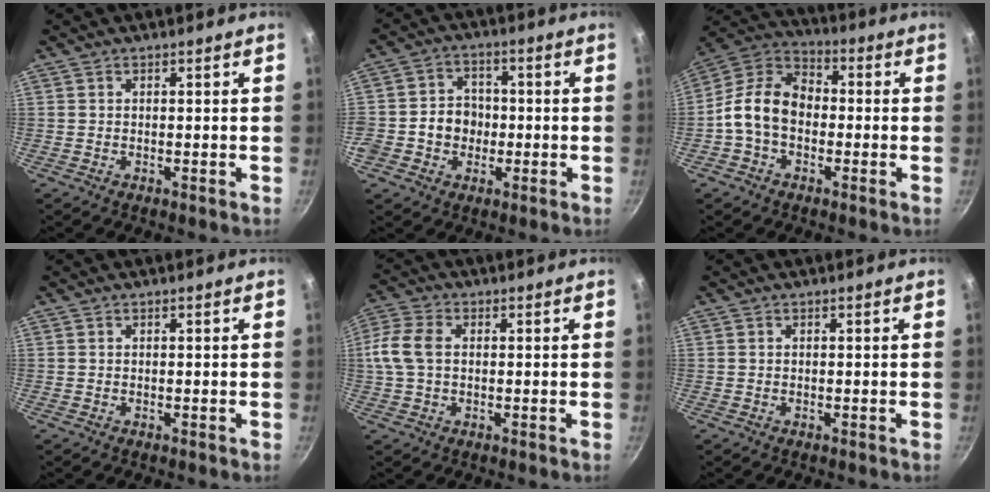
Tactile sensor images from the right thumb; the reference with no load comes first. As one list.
[{"total": 7.9, "force": [-1.4, 7.0, 3.2], "torque": [-0.020, 0.020, -0.034]}, {"total": 12.1, "force": [-1.8, 8.7, 8.2], "torque": [-0.120, 0.040, -0.056]}, {"total": 0.0}, {"total": 7.8, "force": [0.6, 5.1, 5.9], "torque": [-0.129, 0.016, 0.002]}, {"total": 0.0}]